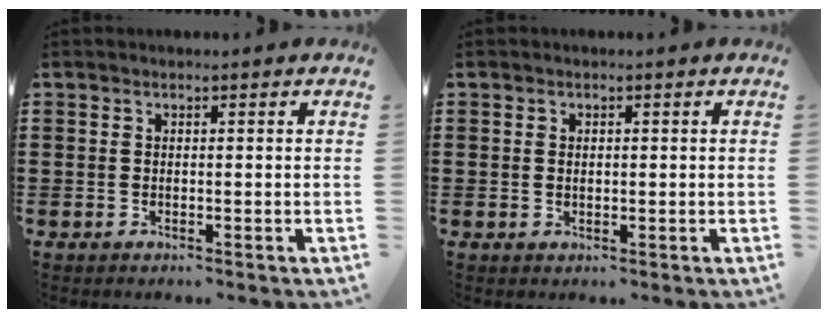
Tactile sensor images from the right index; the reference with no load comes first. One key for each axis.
{"total": 0.8, "fx": 0.2, "fy": 0.5, "fz": 0.6, "tx": -0.013, "ty": 0.002, "tz": 0.003}